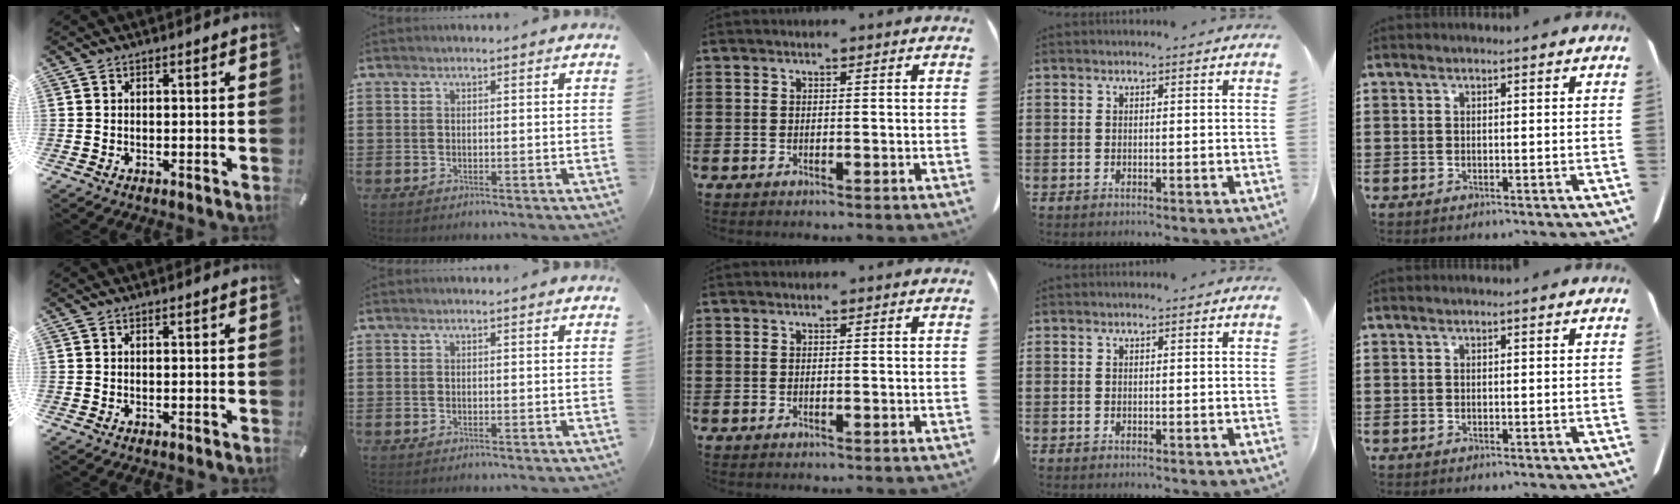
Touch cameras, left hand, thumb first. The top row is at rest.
{}